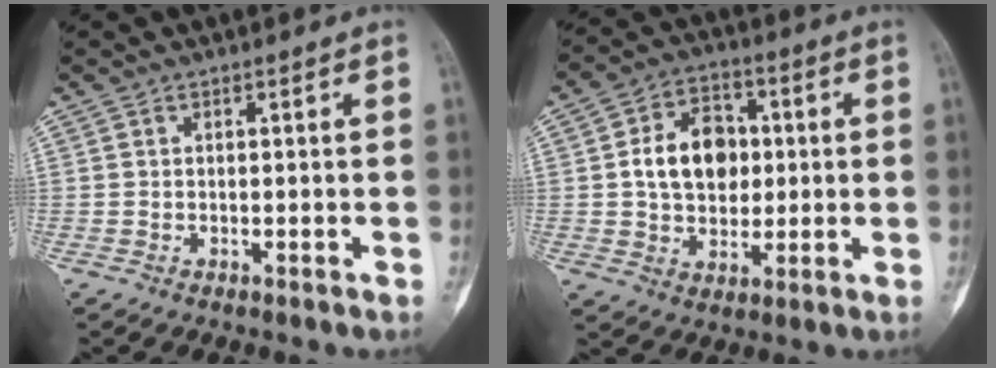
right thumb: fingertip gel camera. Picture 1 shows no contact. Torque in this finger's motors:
{"motor_torque": [1.47, 1.53, 0.45, -0.32, 0.09]}